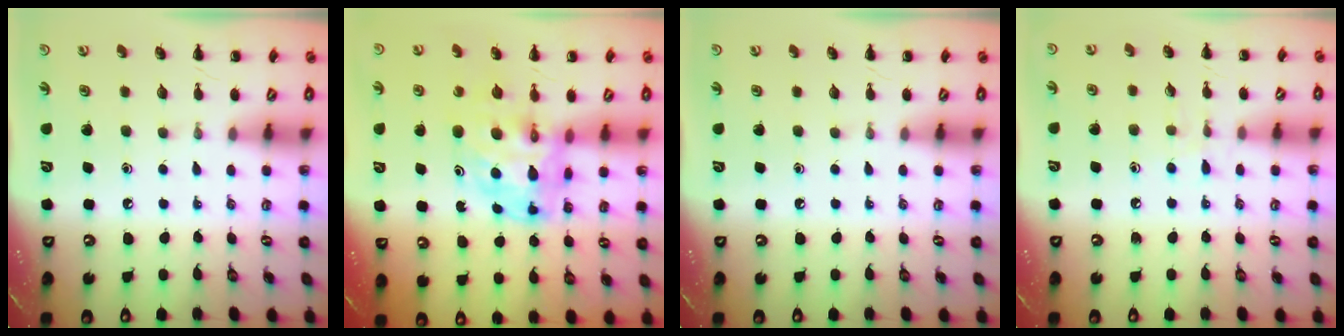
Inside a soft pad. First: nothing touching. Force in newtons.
{"total": 9.6, "press": 9.2, "slide": 2.8}
{"total": 0.0}
{"total": 6.5, "press": 6.1, "slide": 2.1}